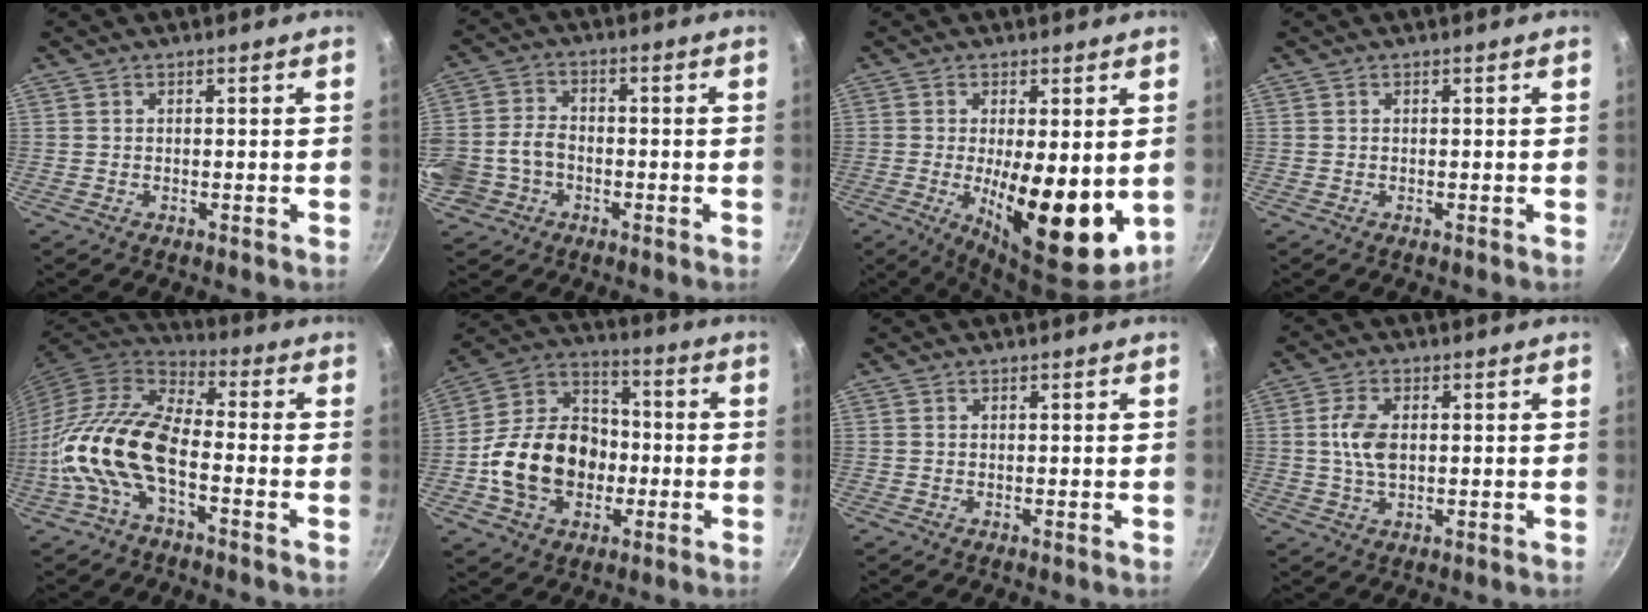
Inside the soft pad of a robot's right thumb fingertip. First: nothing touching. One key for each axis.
{"total": 11.9, "fx": -3.3, "fy": 9.8, "fz": 5.9, "tx": -0.136, "ty": 0.042, "tz": -0.063}
{"total": 14.6, "fx": -1.3, "fy": 5.0, "fz": 13.6, "tx": -0.188, "ty": -0.020, "tz": -0.010}
{"total": 0.0}
{"total": 16.1, "fx": -4.4, "fy": 7.6, "fz": 13.5, "tx": -0.257, "ty": 0.035, "tz": -0.101}
{"total": 18.9, "fx": -3.4, "fy": 14.5, "fz": 11.6, "tx": -0.175, "ty": 0.044, "tz": -0.066}
{"total": 0.0}
{"total": 6.2, "fx": 0.5, "fy": 3.5, "fz": 5.1, "tx": -0.097, "ty": 0.005, "tz": 0.008}